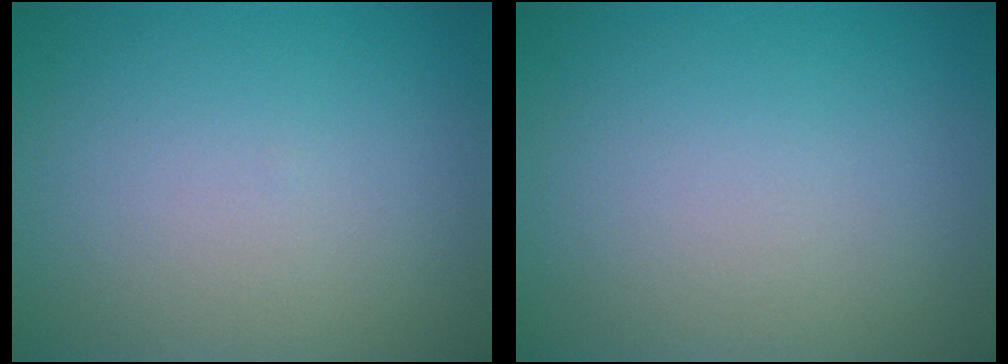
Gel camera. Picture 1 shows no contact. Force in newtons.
{"total": 0.0}